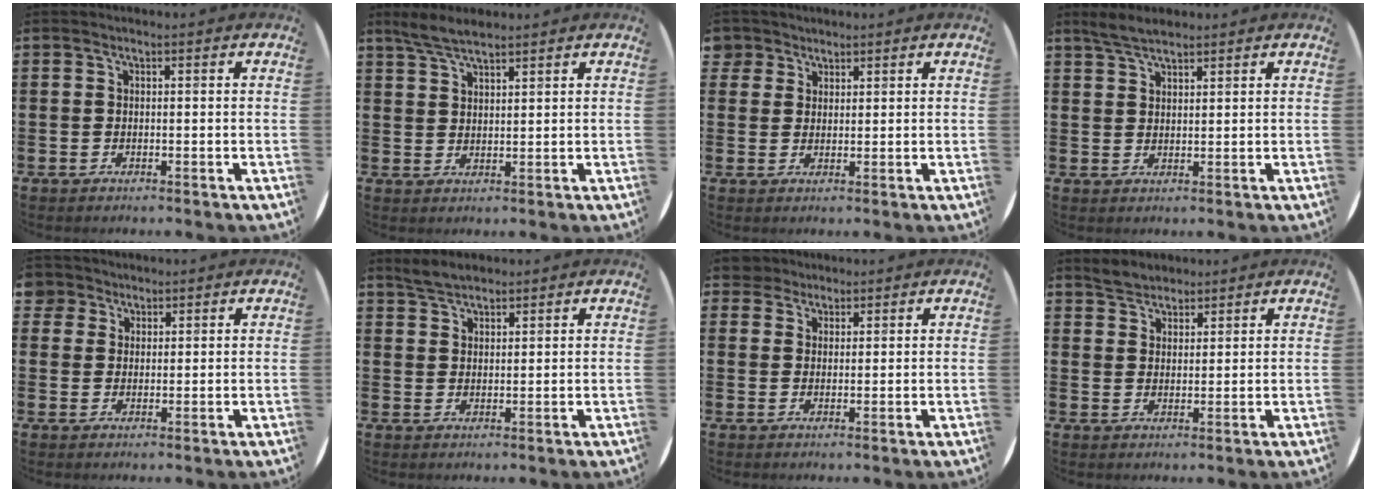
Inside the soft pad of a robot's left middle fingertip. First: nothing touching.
{"total": 3.9, "force": [3.4, 0.6, 1.7], "torque": [-0.041, -0.002, 0.064]}
{"total": 2.4, "force": [1.9, 1.4, -0.1], "torque": [-0.003, 0.007, 0.038]}
{"total": 3.3, "force": [2.9, 0.8, 1.3], "torque": [-0.031, 0.001, 0.054]}
{"total": 3.1, "force": [2.3, 2.0, 0.0], "torque": [0.000, 0.006, 0.044]}
{"total": 3.1, "force": [2.9, 1.0, 0.6], "torque": [-0.018, 0.001, 0.057]}
{"total": 3.2, "force": [2.8, 1.6, 0.3], "torque": [-0.007, 0.003, 0.052]}
{"total": 2.9, "force": [2.7, 1.0, -0.2], "torque": [-0.004, 0.003, 0.054]}